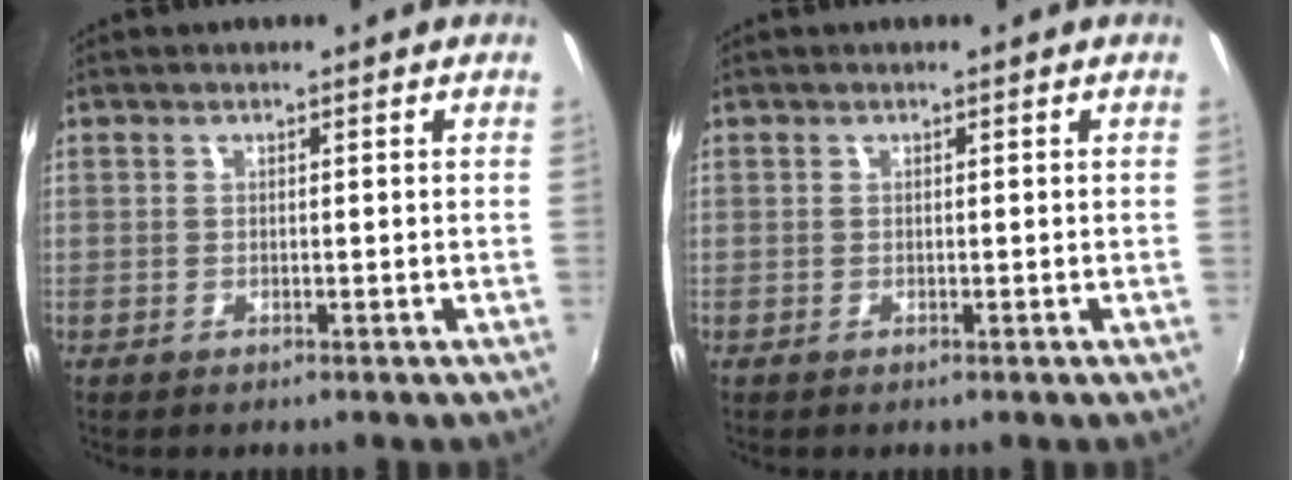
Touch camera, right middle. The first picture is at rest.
{"total": 0.0}